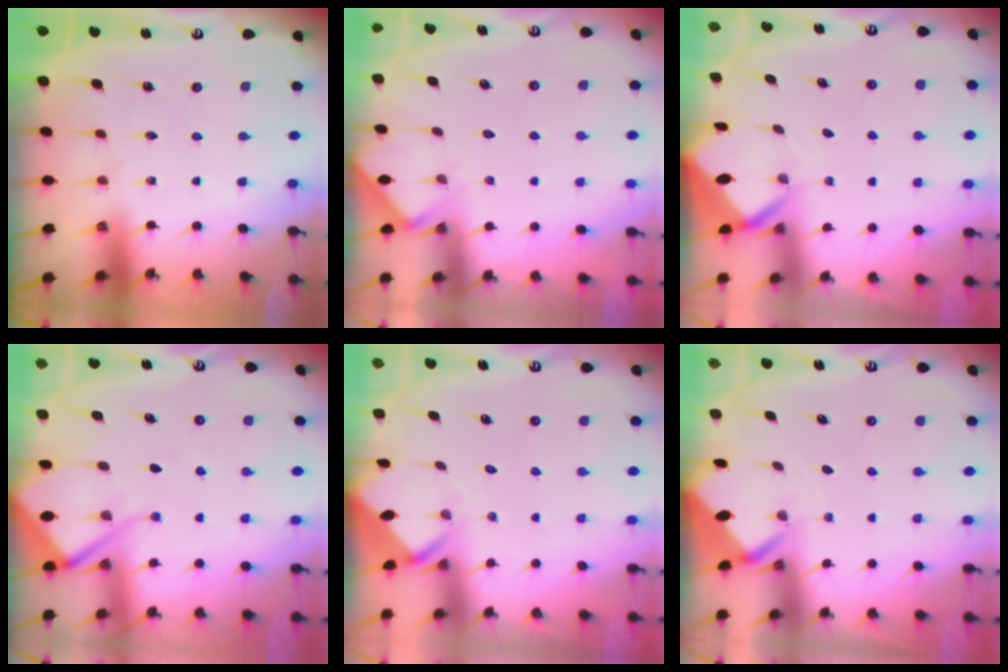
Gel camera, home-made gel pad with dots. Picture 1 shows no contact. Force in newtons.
{"total": 3.8, "press": 3.7, "slide": 0.5}
{"total": 3.5, "press": 3.5, "slide": 0.2}
{"total": 8.0, "press": 7.9, "slide": 1.0}
{"total": 3.4, "press": 3.4, "slide": 0.1}
{"total": 2.8, "press": 2.8, "slide": 0.2}